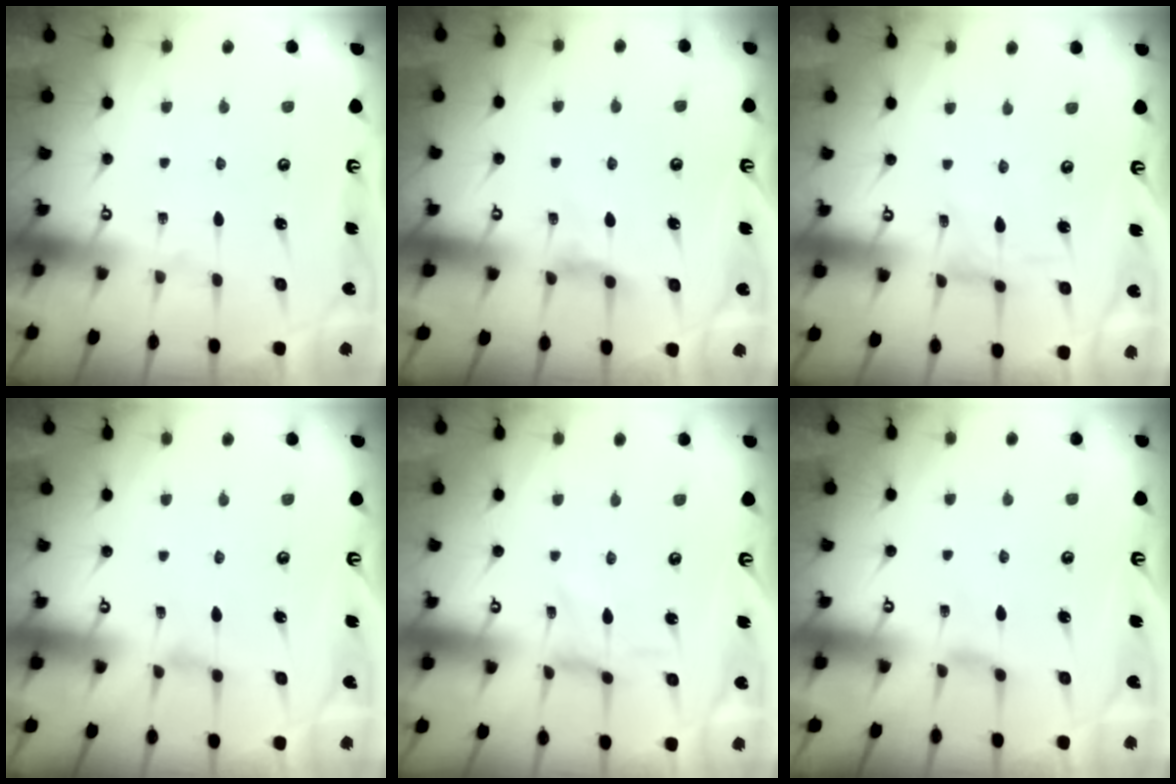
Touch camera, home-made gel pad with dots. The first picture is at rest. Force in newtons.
{"total": 3.8, "press": 3.7, "slide": 0.7}
{"total": 0.0}
{"total": 1.3, "press": 1.3, "slide": 0.3}
{"total": 0.0}
{"total": 3.3, "press": 3.3, "slide": 0.5}